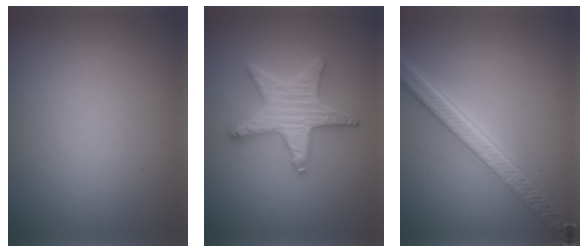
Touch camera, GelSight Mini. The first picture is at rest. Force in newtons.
{"total": 5.2, "press": 5.1, "slide": 0.9}
{"total": 5.7, "press": 4.2, "slide": 3.9}